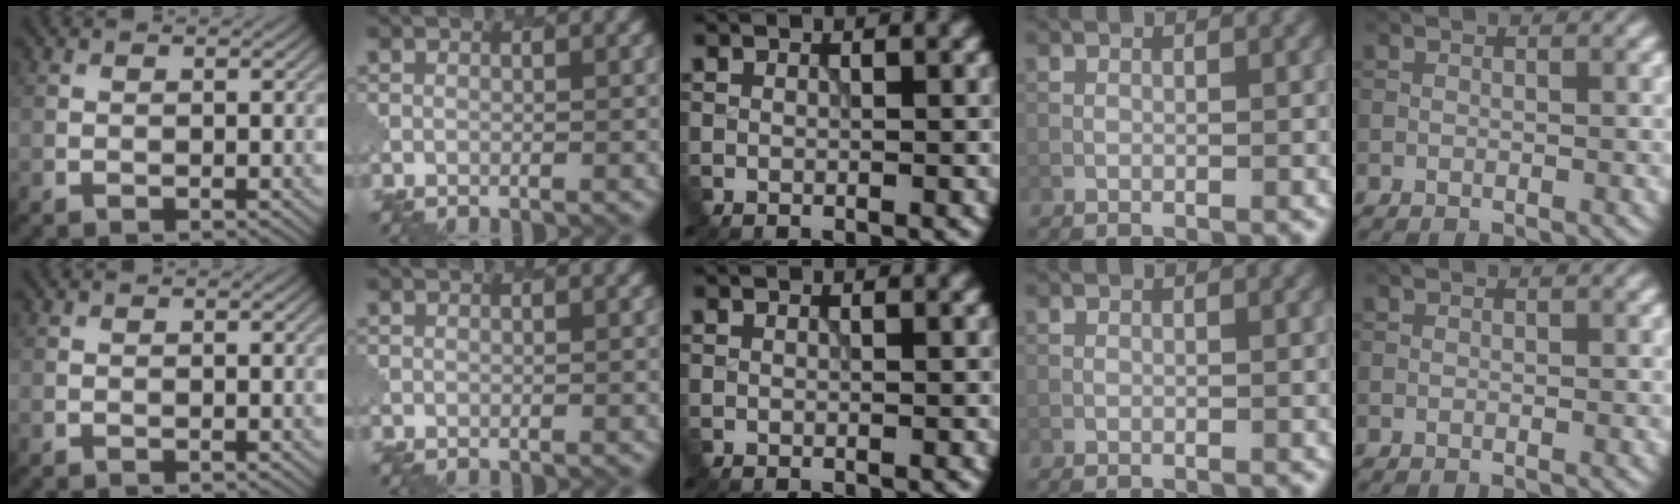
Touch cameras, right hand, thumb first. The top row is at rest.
{}